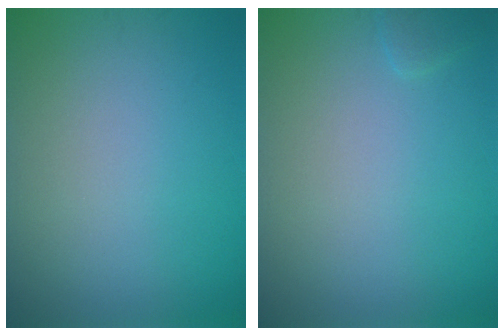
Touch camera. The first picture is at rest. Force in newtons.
{"total": 0.7, "press": 0.7, "slide": 0.1}